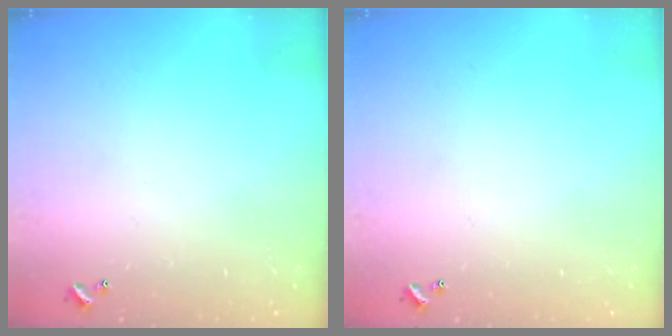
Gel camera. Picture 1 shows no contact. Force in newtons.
{"total": 0.0}